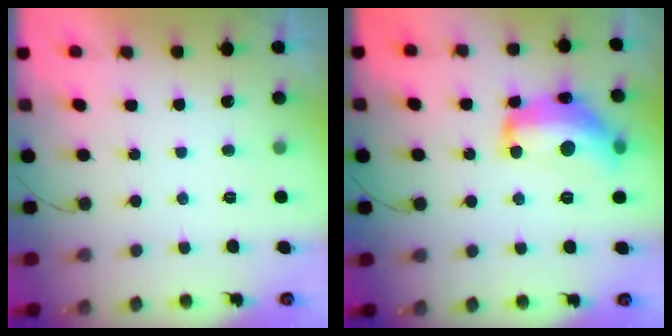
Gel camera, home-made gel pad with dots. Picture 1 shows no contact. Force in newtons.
{"total": 17.4, "press": 17.3, "slide": 1.1}